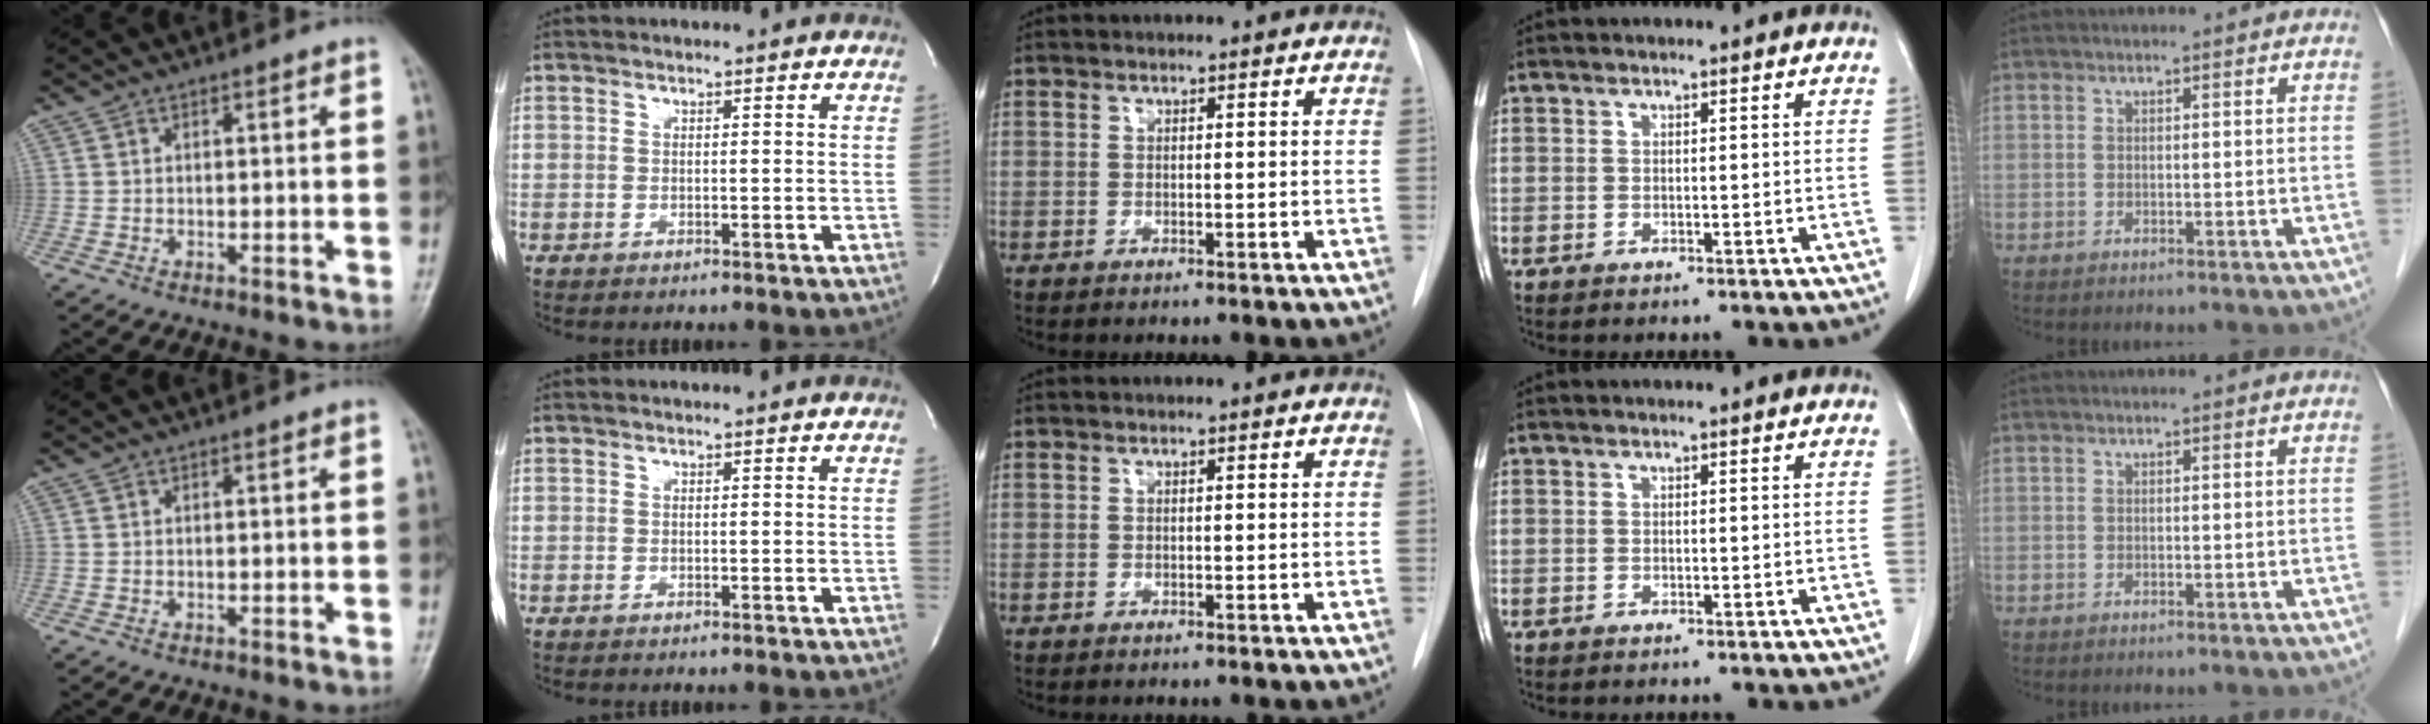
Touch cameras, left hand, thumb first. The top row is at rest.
{}